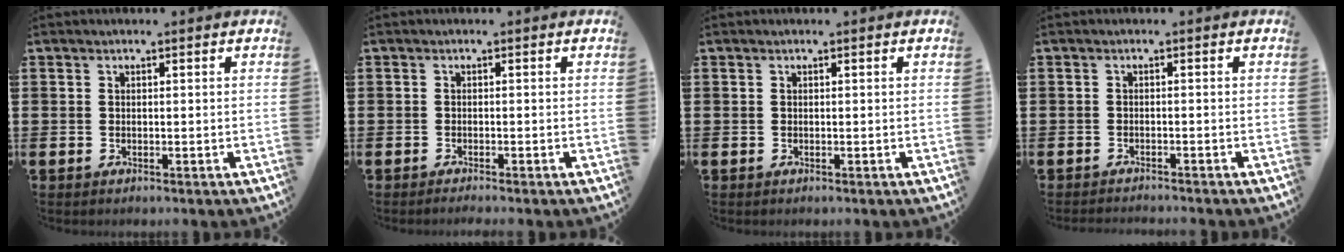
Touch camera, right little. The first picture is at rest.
{"total": 0.6, "force": [-0.5, -0.1, 0.3], "torque": [-0.004, -0.003, -0.010]}
{"total": 0.0}
{"total": 0.9, "force": [-0.9, -0.1, 0.0], "torque": [-0.001, 0.000, -0.018]}